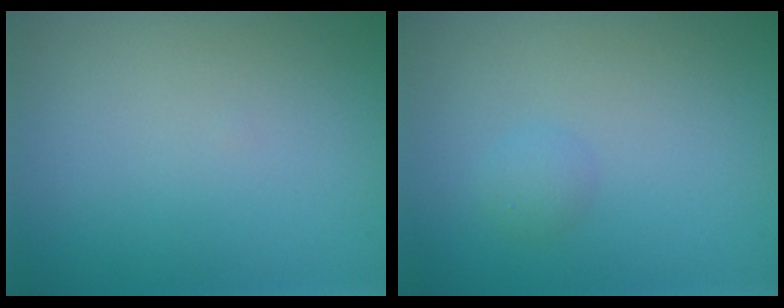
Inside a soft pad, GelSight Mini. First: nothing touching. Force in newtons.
{"total": 1.0, "press": 1.0, "slide": 0.0}